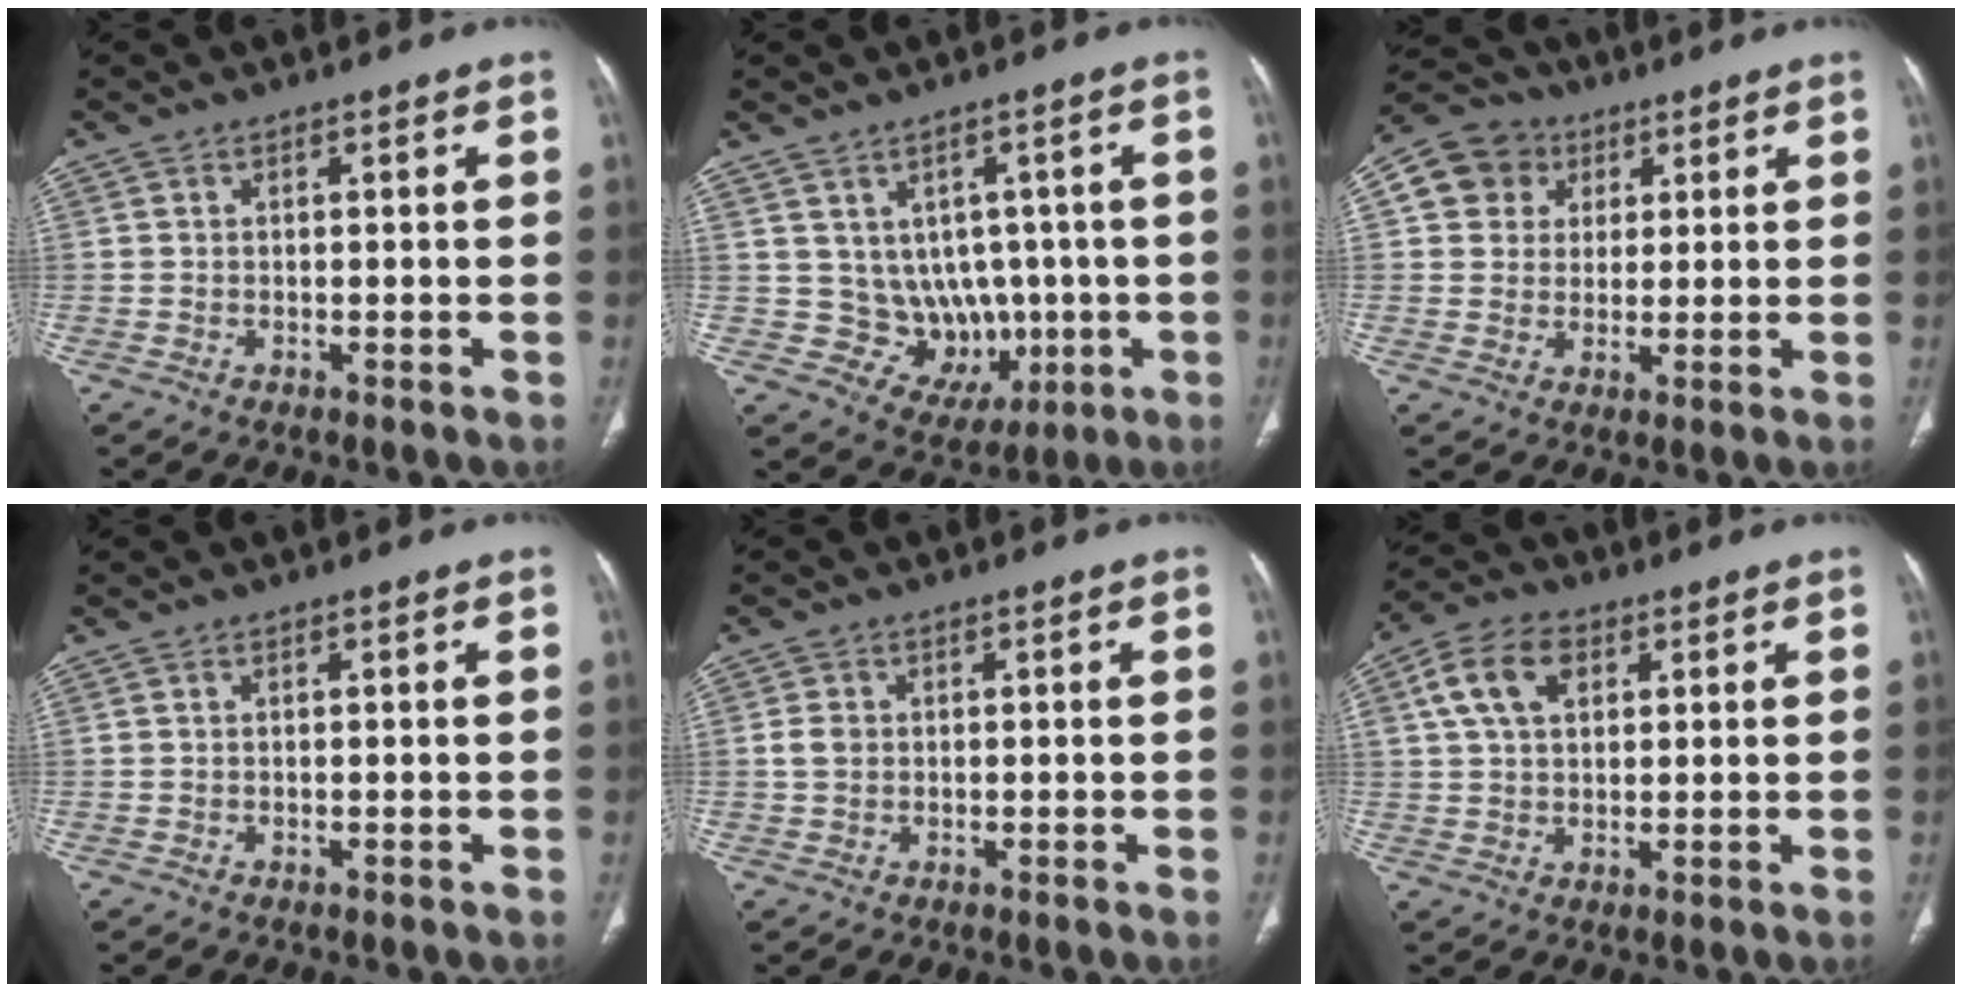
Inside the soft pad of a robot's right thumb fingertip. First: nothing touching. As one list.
[{"total": 9.9, "force": [0.0, 8.4, 5.2], "torque": [-0.023, -0.004, 0.028]}, {"total": 9.1, "force": [2.9, 8.2, 2.5], "torque": [-0.024, 0.005, 0.043]}, {"total": 0.0}, {"total": 2.3, "force": [0.3, 1.9, 1.3], "torque": [-0.022, 0.004, 0.007]}, {"total": 9.1, "force": [3.2, 6.0, 6.1], "torque": [-0.108, 0.009, 0.053]}]